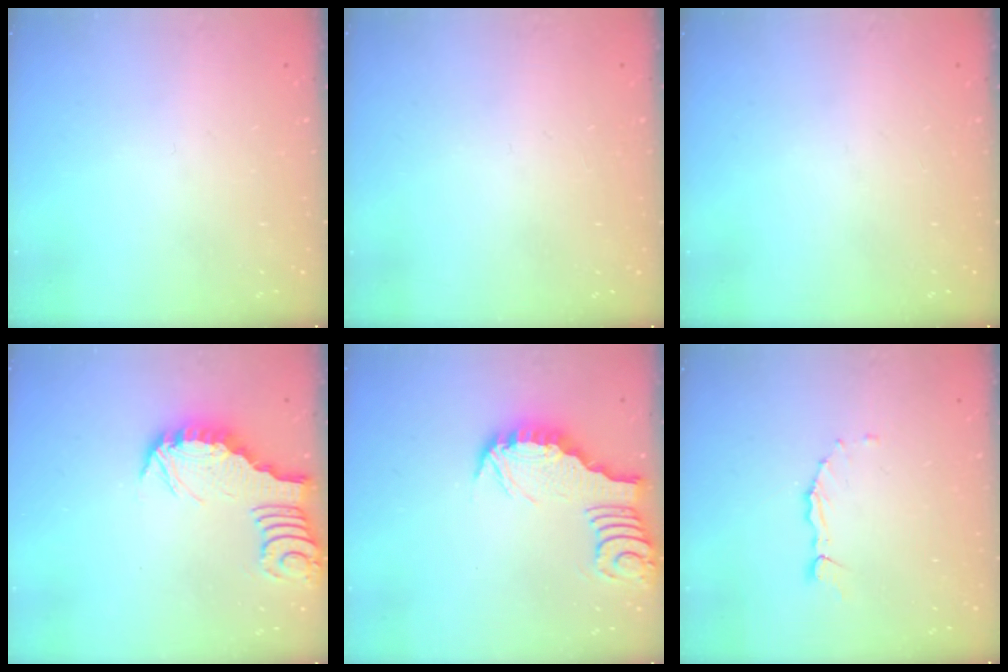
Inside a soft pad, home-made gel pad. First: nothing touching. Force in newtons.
{"total": 0.0}
{"total": 0.0}
{"total": 2.7, "press": 2.7, "slide": 0.1}
{"total": 3.3, "press": 3.3, "slide": 0.4}
{"total": 1.7, "press": 1.7, "slide": 0.2}